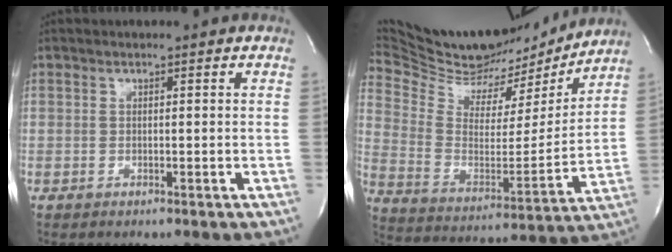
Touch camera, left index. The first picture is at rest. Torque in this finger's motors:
{"motor_torque": [0.35, -0.35, 0.03, 0.01]}